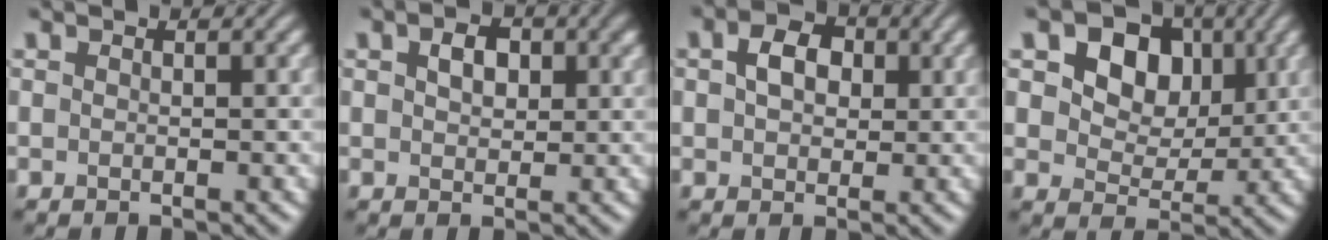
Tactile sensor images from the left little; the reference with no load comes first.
{"total": 2.8, "force": [0.9, 1.8, 1.9], "torque": [-0.036, 0.002, 0.016]}
{"total": 3.8, "force": [0.9, 2.6, 2.5], "torque": [-0.050, 0.007, 0.011]}
{"total": 7.8, "force": [2.9, 5.7, 4.5], "torque": [-0.094, 0.003, 0.043]}